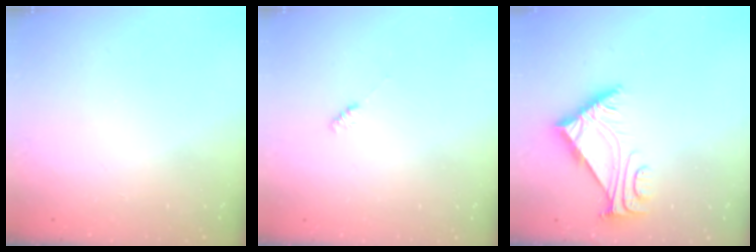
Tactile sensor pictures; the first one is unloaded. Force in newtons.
{"total": 2.1, "press": 2.0, "slide": 0.5}
{"total": 5.7, "press": 5.7, "slide": 0.6}